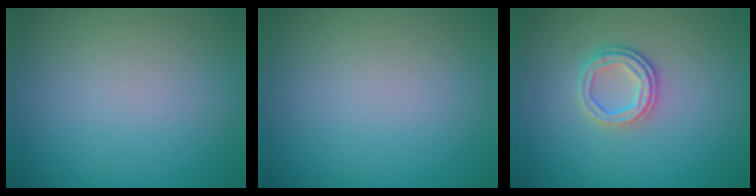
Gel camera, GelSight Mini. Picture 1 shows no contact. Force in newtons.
{"total": 0.0}
{"total": 2.6, "press": 2.3, "slide": 1.1}